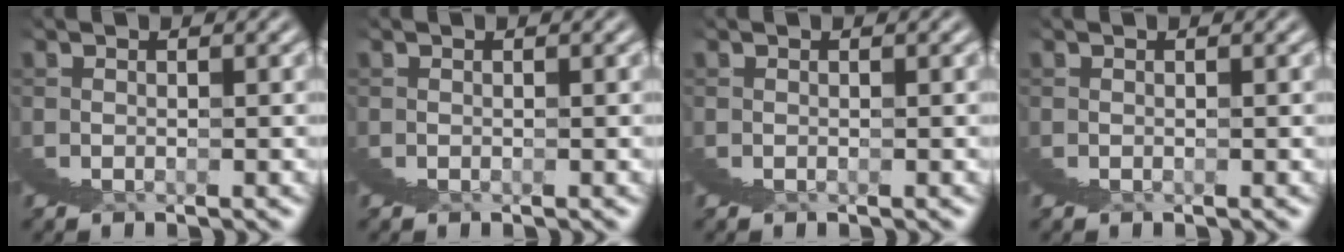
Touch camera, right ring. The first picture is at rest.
{"total": 0.0}
{"total": 0.0}
{"total": 0.0}